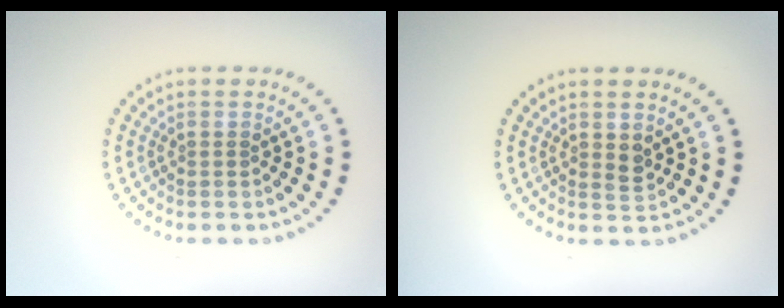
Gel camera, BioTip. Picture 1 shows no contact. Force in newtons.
{"total": 1.1, "press": 1.0, "slide": 0.5}